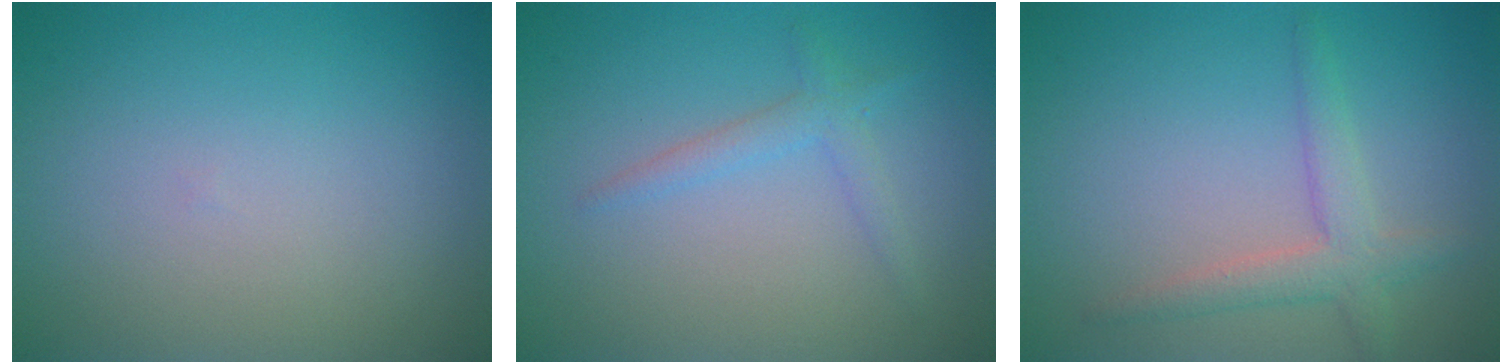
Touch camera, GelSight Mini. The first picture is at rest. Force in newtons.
{"total": 1.7, "press": 1.7, "slide": 0.1}
{"total": 2.8, "press": 2.8, "slide": 0.2}